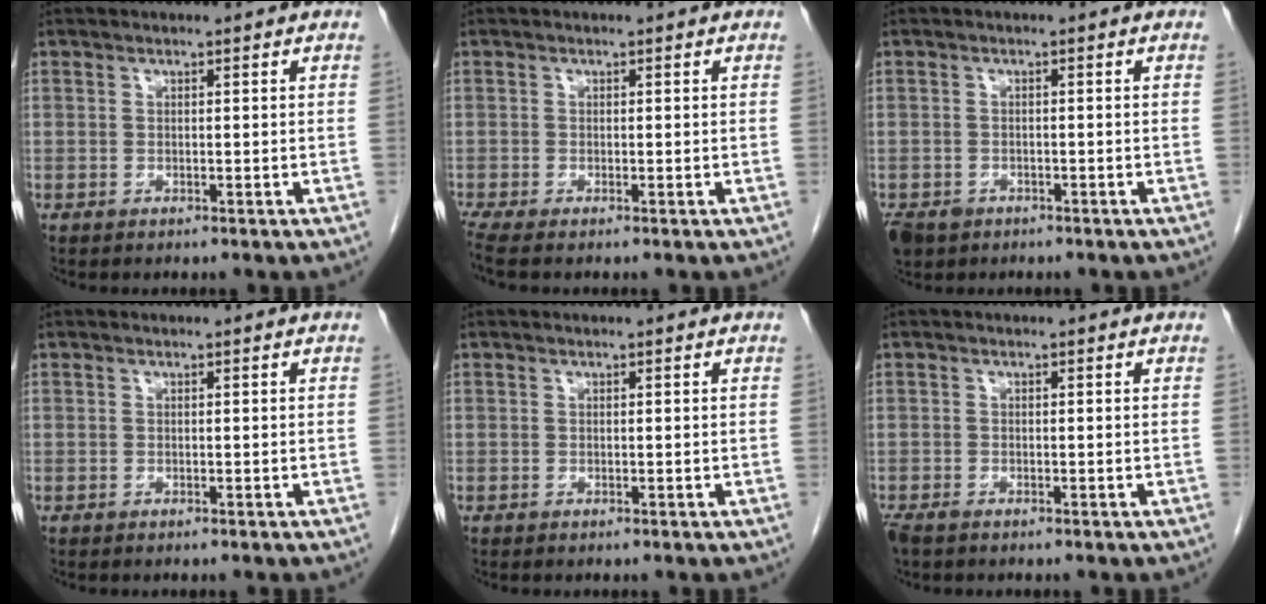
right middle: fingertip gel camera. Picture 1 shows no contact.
{"total": 1.6, "force": [-1.2, -0.1, 1.0], "torque": [-0.030, -0.008, -0.029]}
{"total": 5.3, "force": [-3.2, 3.8, 1.6], "torque": [-0.037, -0.001, -0.051]}
{"total": 0.0}
{"total": 0.0}
{"total": 1.8, "force": [-1.4, 0.6, 1.0], "torque": [-0.023, -0.006, -0.025]}